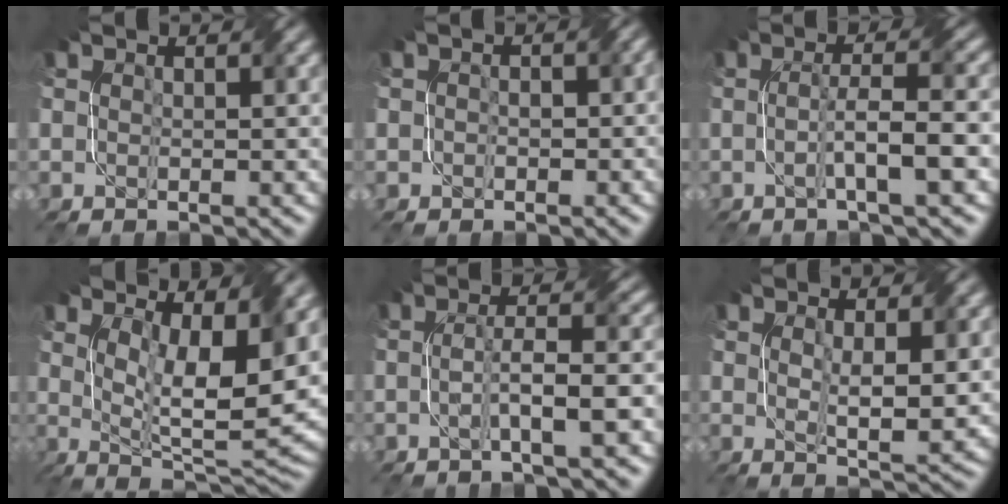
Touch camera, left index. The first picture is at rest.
{"total": 1.6, "force": [0.0, 1.3, 1.0], "torque": [-0.010, 0.001, -0.003]}
{"total": 4.7, "force": [-1.0, 0.5, 4.6], "torque": [-0.076, 0.010, -0.022]}
{"total": 10.0, "force": [3.2, 3.1, 9.0], "torque": [-0.143, -0.013, 0.059]}
{"total": 4.5, "force": [-1.3, 0.5, 4.3], "torque": [-0.073, 0.012, -0.026]}
{"total": 3.6, "force": [0.8, 0.8, 3.4], "torque": [-0.064, -0.006, 0.020]}